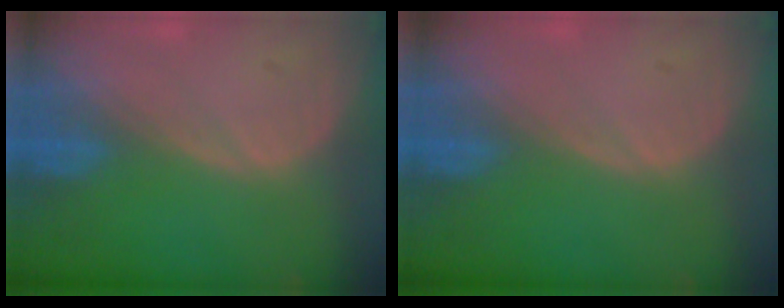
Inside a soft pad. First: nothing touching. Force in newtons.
{"total": 0.0}